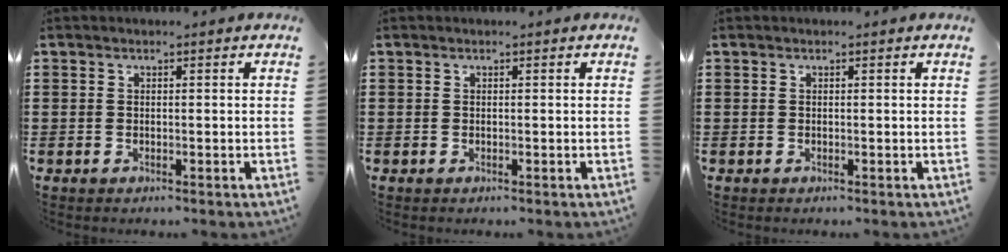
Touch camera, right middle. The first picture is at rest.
{"total": 0.0}
{"total": 0.0}